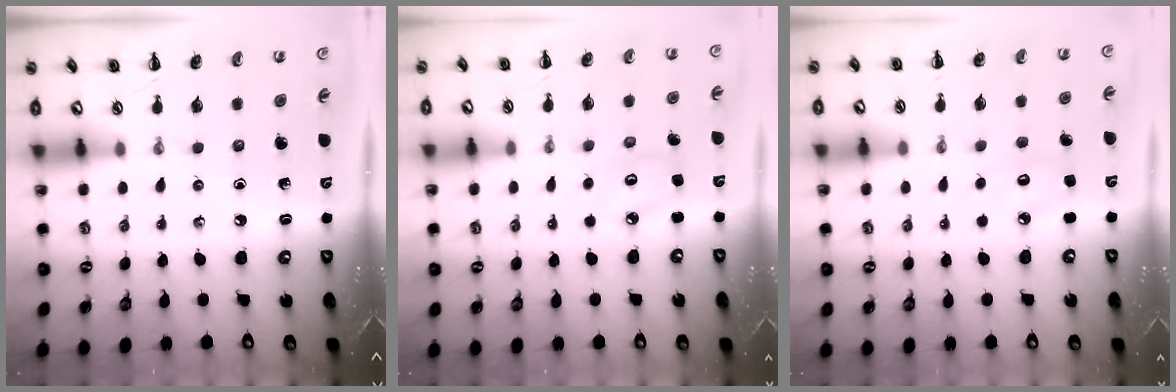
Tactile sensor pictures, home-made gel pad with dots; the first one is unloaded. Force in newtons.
{"total": 4.8, "press": 4.6, "slide": 1.4}
{"total": 5.4, "press": 5.2, "slide": 1.5}